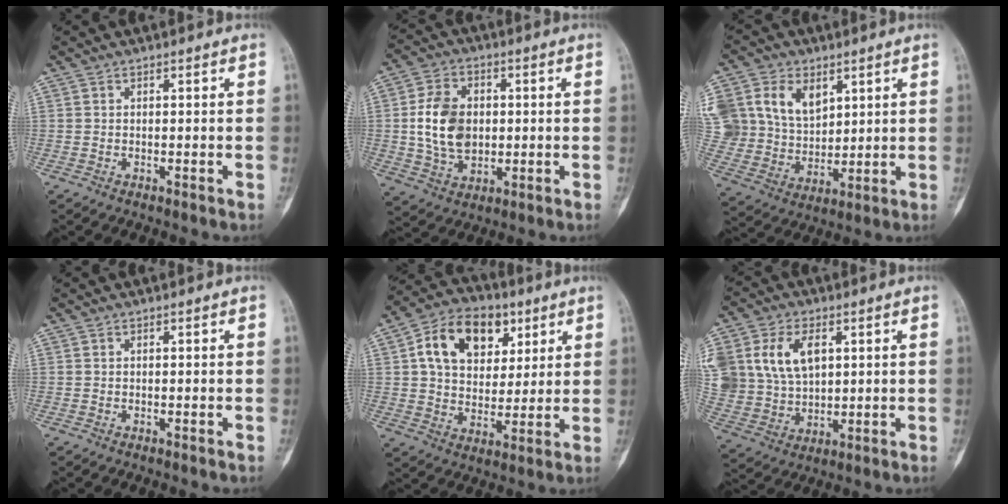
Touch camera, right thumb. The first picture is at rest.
{"total": 11.8, "force": [0.5, 8.5, 8.1], "torque": [-0.126, 0.002, 0.012]}
{"total": 19.1, "force": [7.4, 14.3, 10.3], "torque": [-0.212, 0.001, 0.156]}
{"total": 0.0}
{"total": 16.1, "force": [5.9, 11.3, 9.9], "torque": [-0.136, -0.003, 0.099]}
{"total": 16.2, "force": [4.9, 11.4, 10.4], "torque": [-0.216, -0.004, 0.105]}